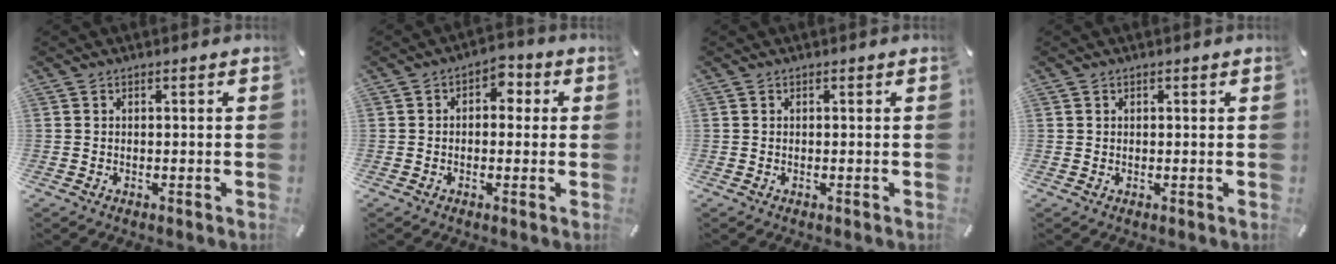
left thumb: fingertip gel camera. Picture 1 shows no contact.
{"total": 3.9, "force": [-0.5, 2.8, 2.6], "torque": [-0.027, 0.008, -0.019]}
{"total": 0.0}
{"total": 0.7, "force": [0.3, 0.6, 0.1], "torque": [0.000, 0.003, 0.006]}